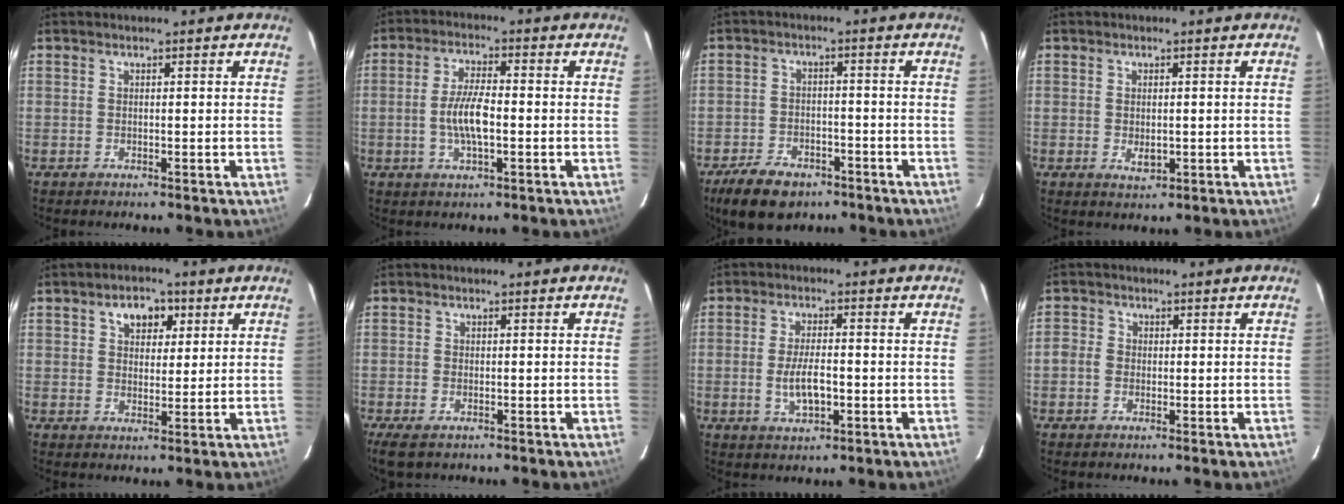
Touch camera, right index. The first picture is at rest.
{"total": 6.9, "force": [-1.2, 2.2, 6.5], "torque": [-0.129, 0.003, -0.023]}
{"total": 10.3, "force": [-7.2, 5.5, 4.9], "torque": [-0.127, -0.005, -0.115]}
{"total": 2.7, "force": [-0.4, 1.5, 2.3], "torque": [-0.038, -0.004, -0.002]}
{"total": 5.6, "force": [2.6, 3.8, 3.2], "torque": [-0.046, 0.015, 0.043]}
{"total": 4.2, "force": [-2.6, 2.2, 2.5], "torque": [-0.059, -0.014, -0.049]}
{"total": 6.1, "force": [-1.5, 2.3, 5.5], "torque": [-0.108, -0.004, -0.022]}
{"total": 2.5, "force": [-0.8, 2.2, 0.7], "torque": [-0.014, 0.004, -0.021]}